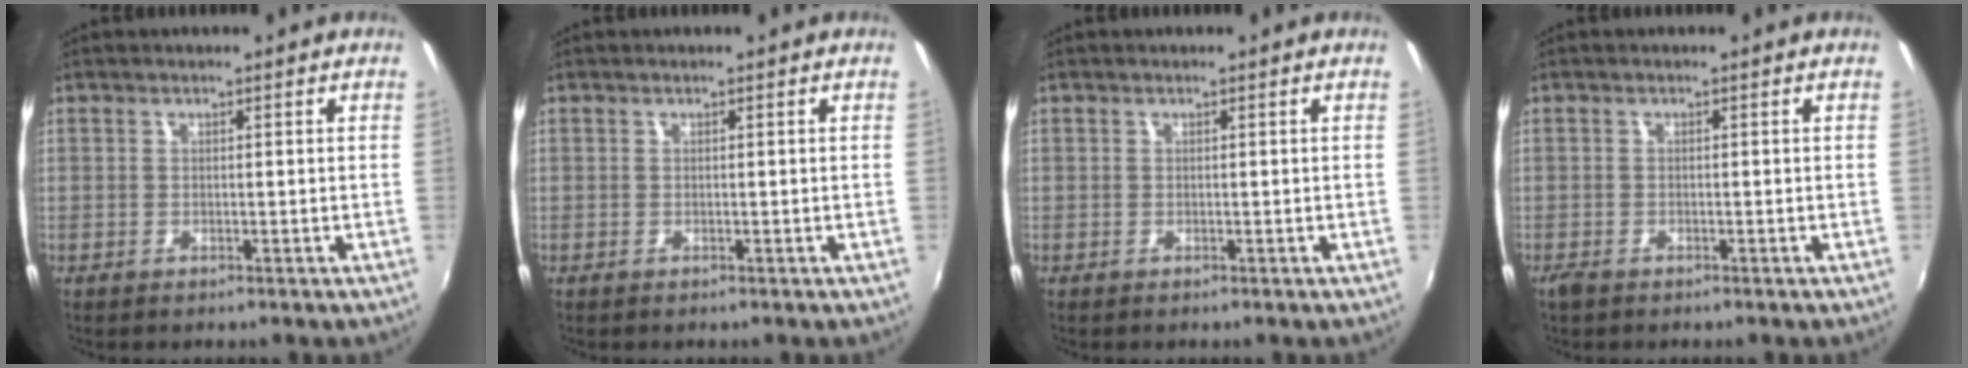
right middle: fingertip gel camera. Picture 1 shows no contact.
{"total": 0.0}
{"total": 0.0}
{"total": 1.5, "force": [-1.1, 0.7, 0.6], "torque": [-0.014, -0.005, -0.023]}